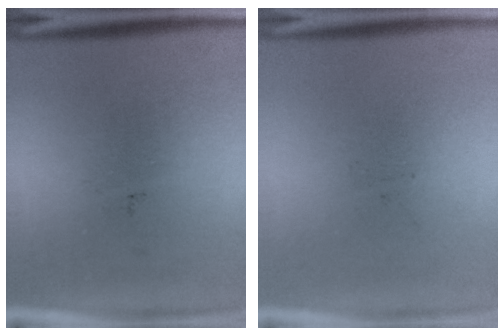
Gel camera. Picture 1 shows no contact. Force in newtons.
{"total": 0.0}